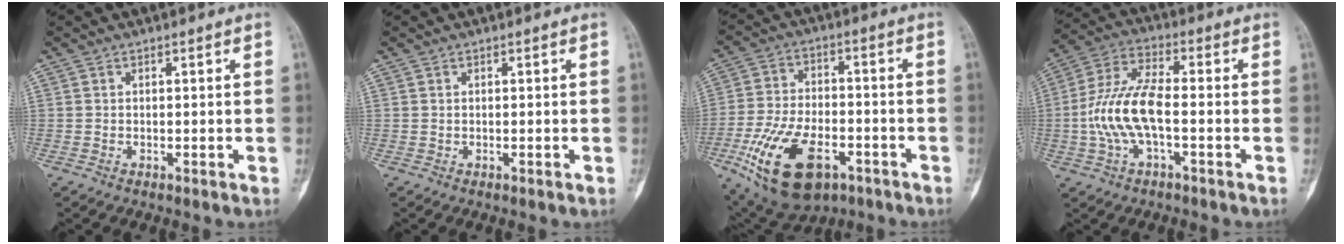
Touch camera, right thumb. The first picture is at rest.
{"total": 0.0}
{"total": 18.7, "force": [-8.3, 9.9, 13.5], "torque": [-0.247, 0.025, -0.131]}
{"total": 11.5, "force": [-2.1, 4.5, 10.4], "torque": [-0.230, 0.035, -0.044]}